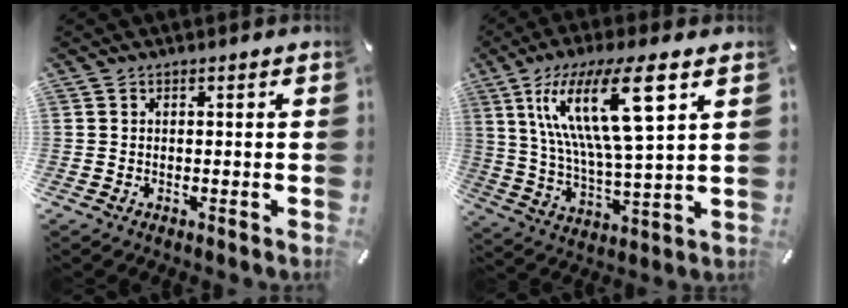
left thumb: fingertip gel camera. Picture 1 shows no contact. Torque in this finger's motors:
{"motor_torque": [2.93, 2.08, 1.77, -0.99, 0.82]}